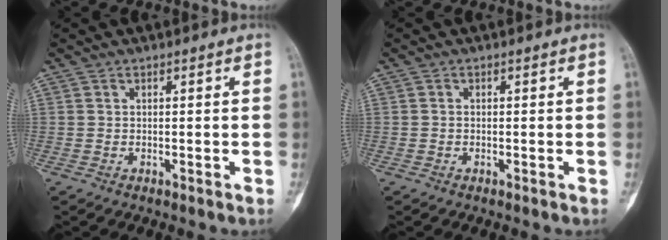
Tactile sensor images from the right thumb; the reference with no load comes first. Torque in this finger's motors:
{"motor_torque": [-0.33, -0.04, -0.27, 0.04, -0.01]}